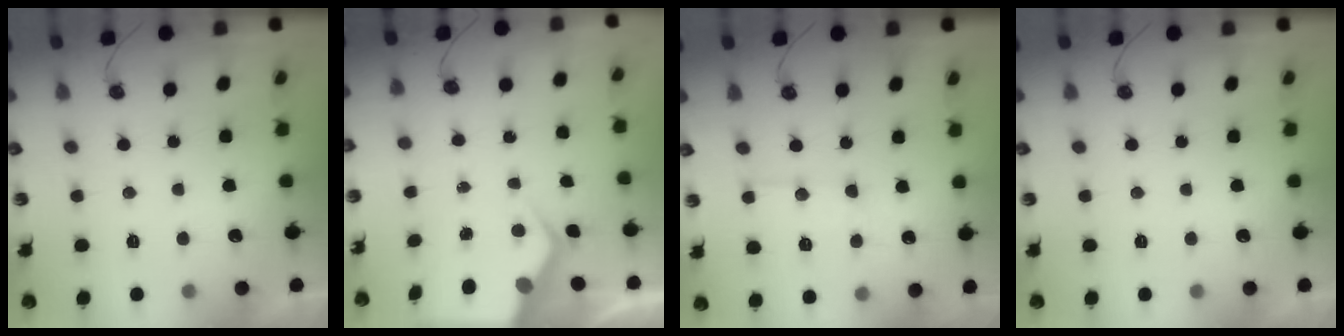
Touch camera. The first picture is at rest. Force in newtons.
{"total": 6.0, "press": 6.0, "slide": 0.6}
{"total": 10.7, "press": 10.6, "slide": 0.9}
{"total": 0.0}